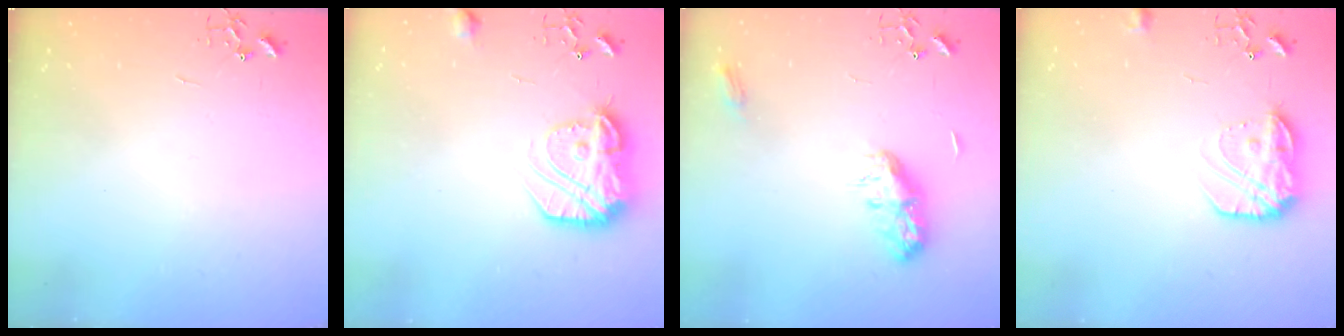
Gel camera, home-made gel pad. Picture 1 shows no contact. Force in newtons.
{"total": 17.2, "press": 17.2, "slide": 1.1}
{"total": 9.9, "press": 9.9, "slide": 0.1}
{"total": 13.9, "press": 13.9, "slide": 1.0}